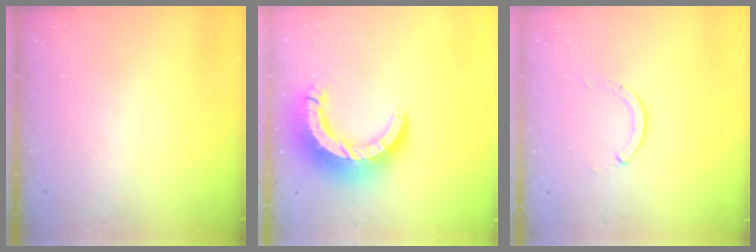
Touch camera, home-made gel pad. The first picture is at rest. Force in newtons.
{"total": 14.4, "press": 14.3, "slide": 1.7}
{"total": 0.0}